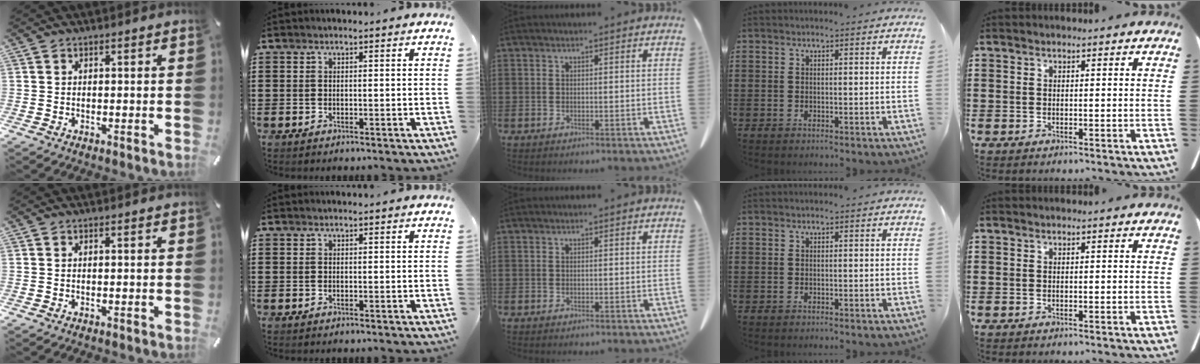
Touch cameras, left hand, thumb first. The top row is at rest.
{}